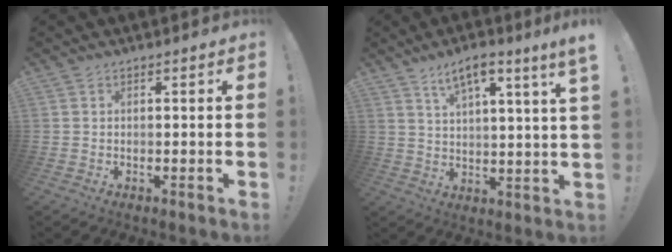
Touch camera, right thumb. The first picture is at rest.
{"total": 8.0, "force": [5.2, 0.3, 6.1], "torque": [-0.097, -0.027, 0.085]}